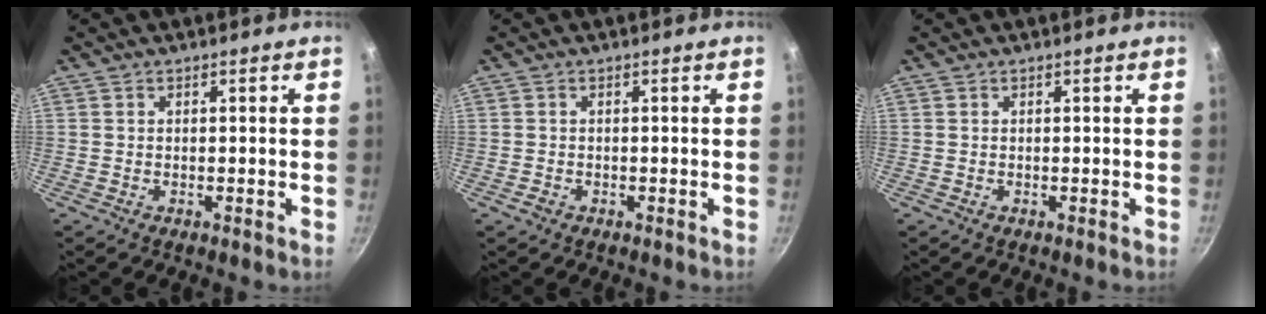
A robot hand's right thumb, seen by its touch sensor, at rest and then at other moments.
{"total": 1.1, "force": [-0.7, 0.8, 0.4], "torque": [-0.004, 0.002, -0.010]}
{"total": 0.0}